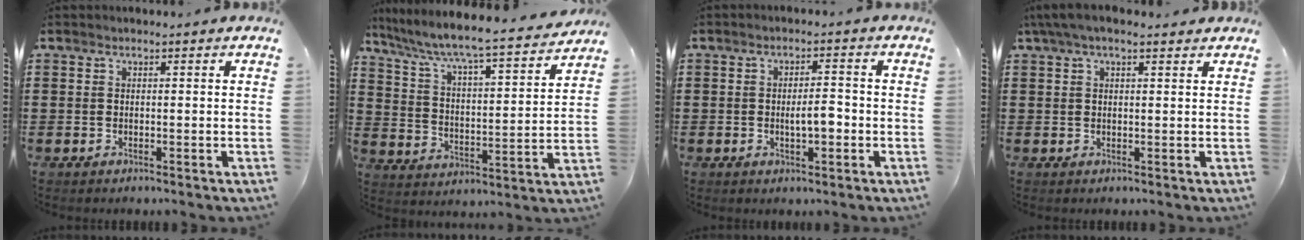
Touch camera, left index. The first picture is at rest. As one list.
[{"total": 5.5, "force": [5.0, -0.2, 2.2], "torque": [-0.068, -0.046, 0.074]}, {"total": 3.8, "force": [-0.7, 1.3, 3.5], "torque": [-0.055, 0.002, -0.017]}, {"total": 3.2, "force": [1.9, 1.1, 2.3], "torque": [-0.049, 0.007, 0.035]}]